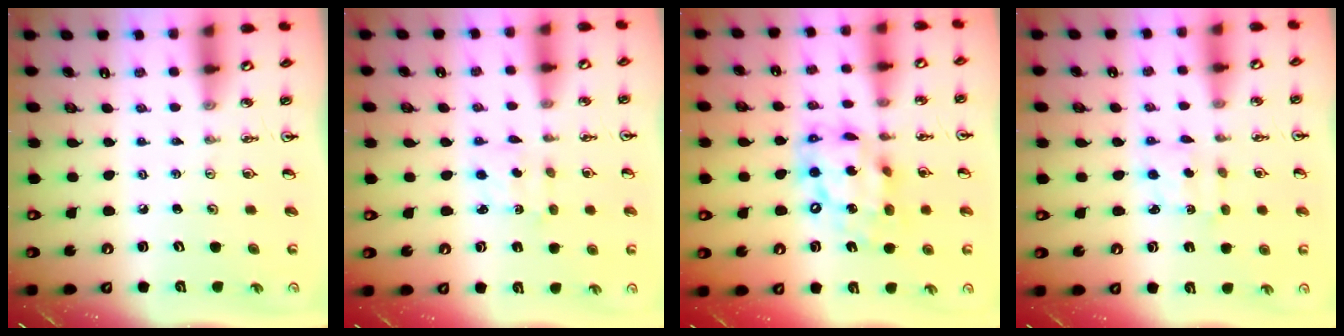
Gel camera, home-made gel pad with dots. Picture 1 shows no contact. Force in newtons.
{"total": 2.3, "press": 2.3, "slide": 0.4}
{"total": 14.5, "press": 14.4, "slide": 1.1}
{"total": 2.4, "press": 2.3, "slide": 0.6}